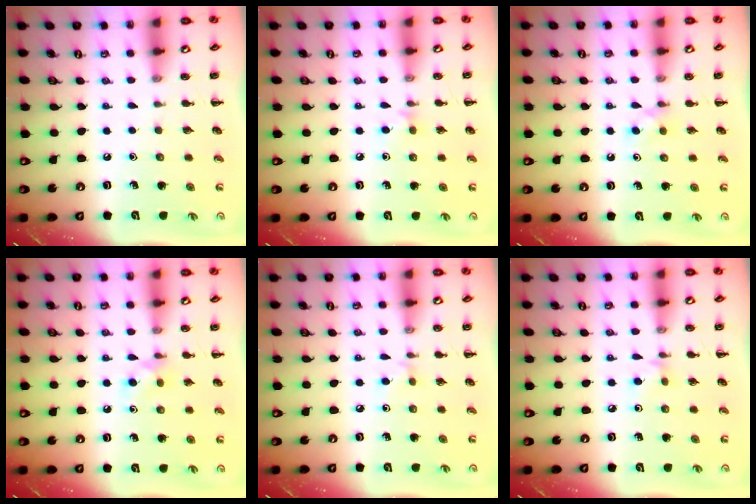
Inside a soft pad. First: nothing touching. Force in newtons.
{"total": 4.0, "press": 3.7, "slide": 1.5}
{"total": 2.9, "press": 2.7, "slide": 1.1}
{"total": 4.7, "press": 4.4, "slide": 1.5}
{"total": 3.7, "press": 3.5, "slide": 1.2}
{"total": 2.9, "press": 2.6, "slide": 1.2}